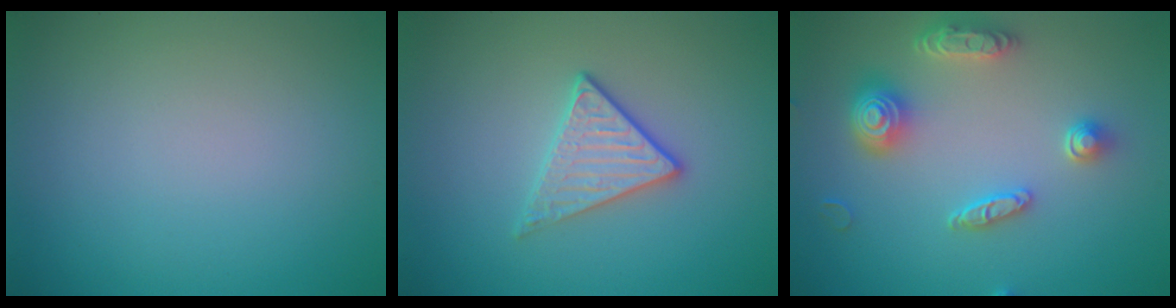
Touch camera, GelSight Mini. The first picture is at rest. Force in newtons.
{"total": 2.8, "press": 2.5, "slide": 1.2}
{"total": 4.7, "press": 4.2, "slide": 2.2}